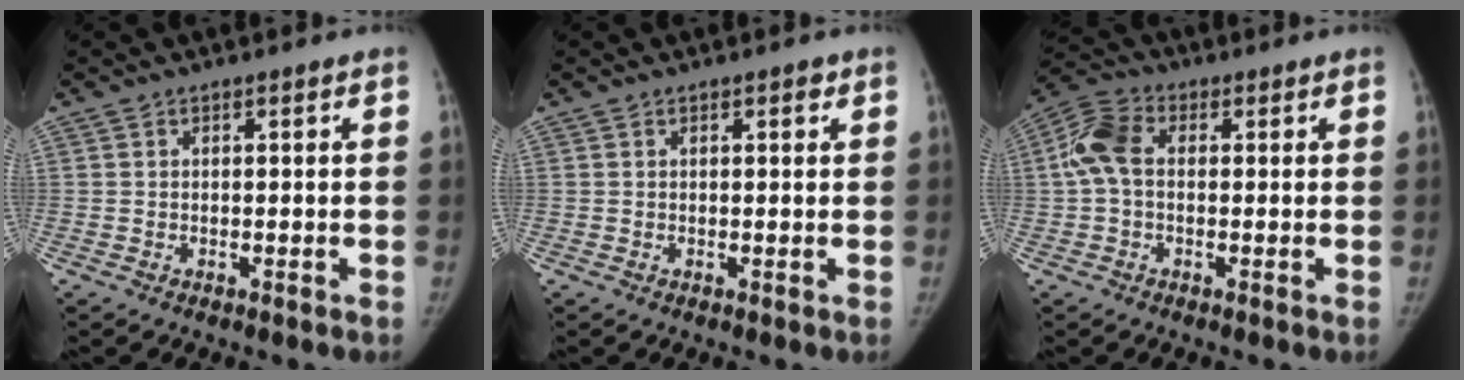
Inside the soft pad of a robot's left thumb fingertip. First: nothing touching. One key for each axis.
{"total": 1.0, "fx": 0.5, "fy": 0.4, "fz": 0.7, "tx": -0.006, "ty": -0.001, "tz": 0.006}
{"total": 7.4, "fx": 0.7, "fy": 5.1, "fz": 5.4, "tx": -0.116, "ty": 0.023, "tz": 0.008}